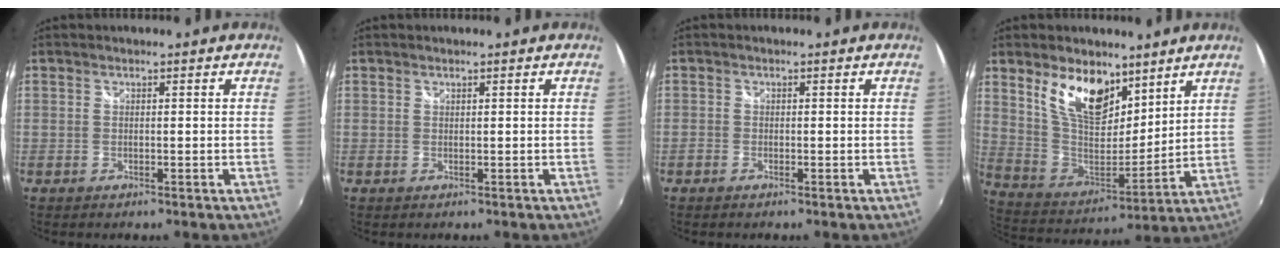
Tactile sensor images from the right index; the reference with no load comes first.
{"total": 0.0}
{"total": 1.1, "force": [-0.9, 0.7, 0.0], "torque": [-0.003, -0.001, -0.021]}
{"total": 14.9, "force": [8.9, 7.6, 9.1], "torque": [-0.176, -0.003, 0.173]}